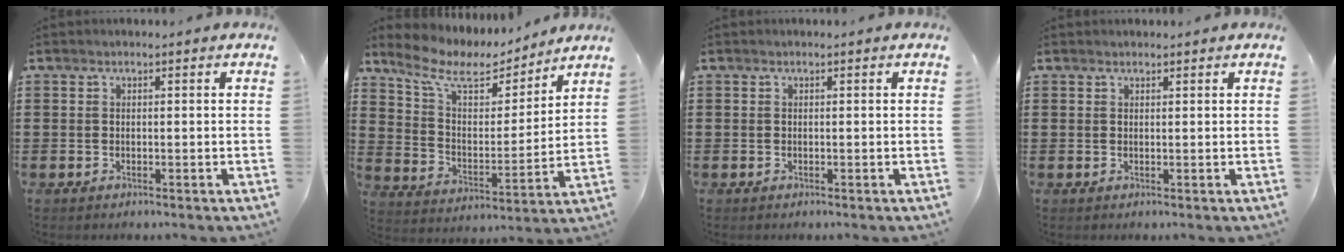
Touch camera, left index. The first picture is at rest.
{"total": 8.7, "force": [6.9, 3.2, 4.3], "torque": [-0.115, -0.030, 0.119]}
{"total": 0.0}
{"total": 0.5, "force": [0.5, 0.1, 0.0], "torque": [-0.002, 0.000, 0.011]}